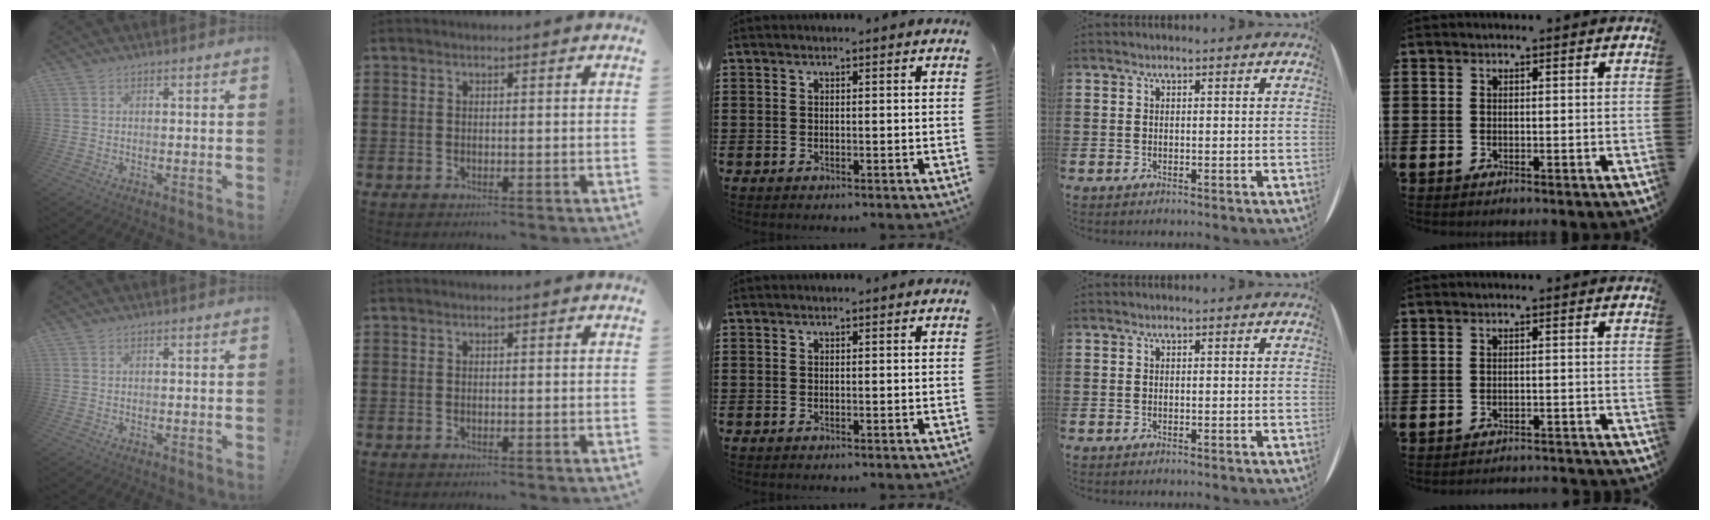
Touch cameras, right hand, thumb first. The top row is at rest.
{"little": {"total": 1.6, "force": [-1.6, -0.1, -0.1], "torque": [-0.003, 0.005, -0.034]}}